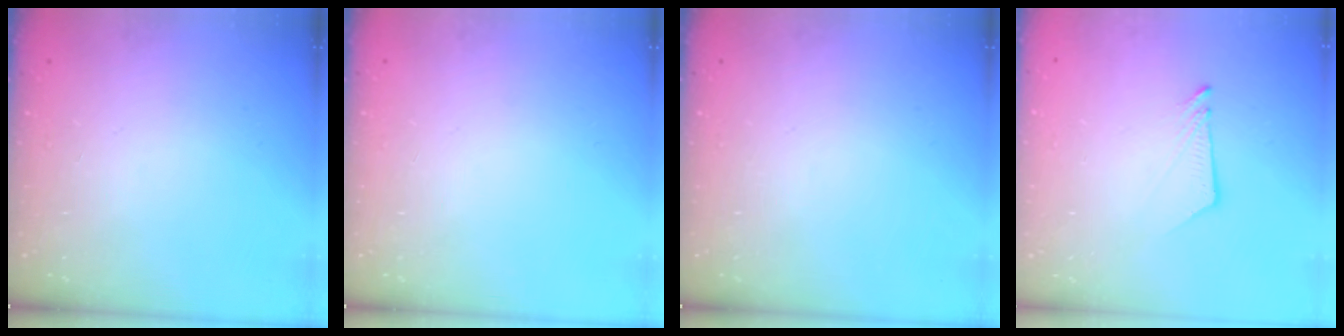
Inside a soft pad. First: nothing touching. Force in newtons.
{"total": 0.0}
{"total": 0.0}
{"total": 5.4, "press": 5.4, "slide": 0.6}